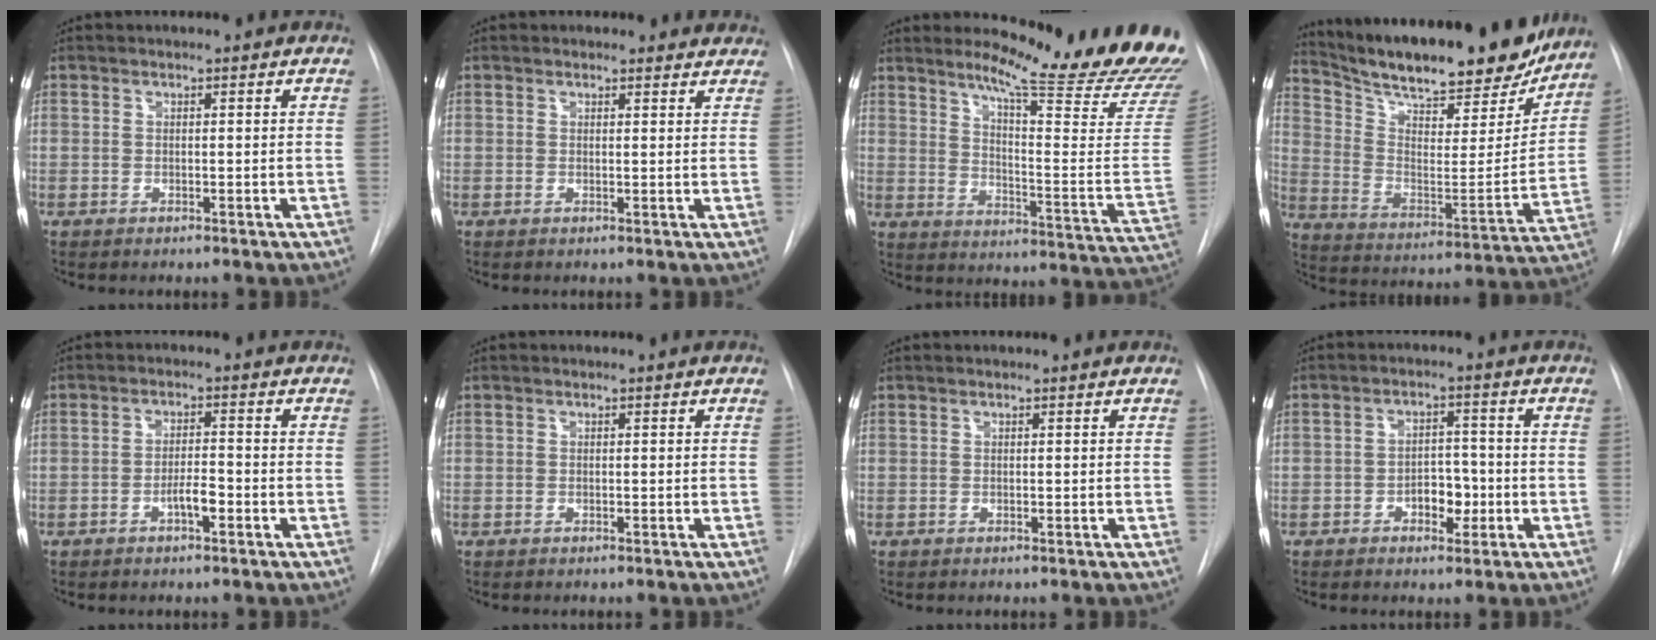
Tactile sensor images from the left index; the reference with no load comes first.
{"total": 3.7, "force": [3.3, 1.5, 0.2], "torque": [0.010, -0.007, 0.020]}
{"total": 22.2, "force": [19.8, 0.4, 10.0], "torque": [-0.140, -0.127, 0.244]}
{"total": 27.2, "force": [23.1, 6.3, 12.9], "torque": [-0.212, -0.029, 0.331]}
{"total": 3.3, "force": [-1.6, 0.8, 2.7], "torque": [-0.045, 0.002, -0.029]}
{"total": 0.0}
{"total": 0.0}
{"total": 4.5, "force": [-1.7, 2.8, 3.2], "torque": [-0.041, 0.006, -0.025]}